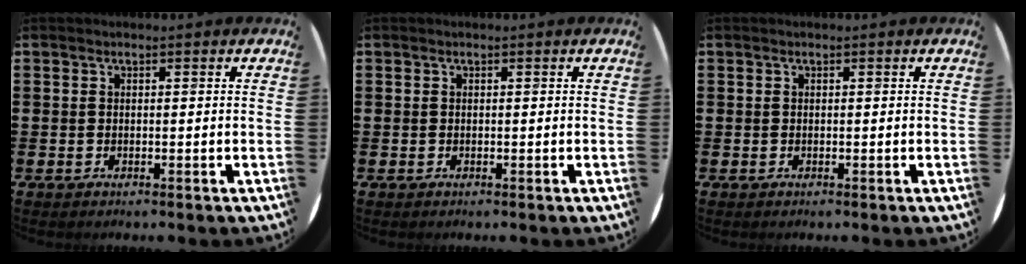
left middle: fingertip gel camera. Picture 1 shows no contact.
{"total": 0.0}
{"total": 0.0}